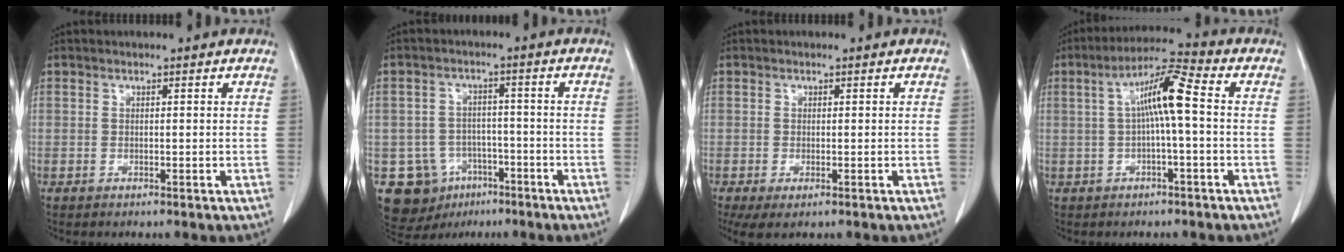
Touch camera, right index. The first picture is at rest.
{"total": 10.3, "force": [-4.8, 8.9, 2.1], "torque": [-0.047, 0.025, -0.060]}
{"total": 4.2, "force": [-2.4, 1.4, 3.1], "torque": [-0.052, -0.014, -0.035]}
{"total": 7.8, "force": [0.4, 0.5, 7.8], "torque": [-0.141, 0.025, 0.004]}